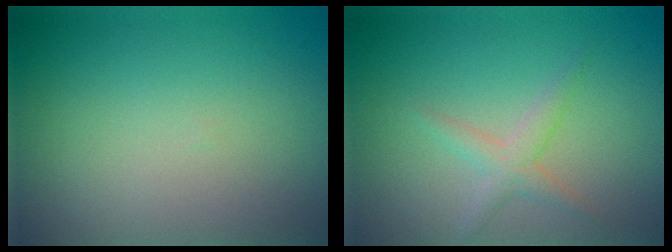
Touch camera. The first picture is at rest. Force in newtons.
{"total": 1.8, "press": 1.8, "slide": 0.1}